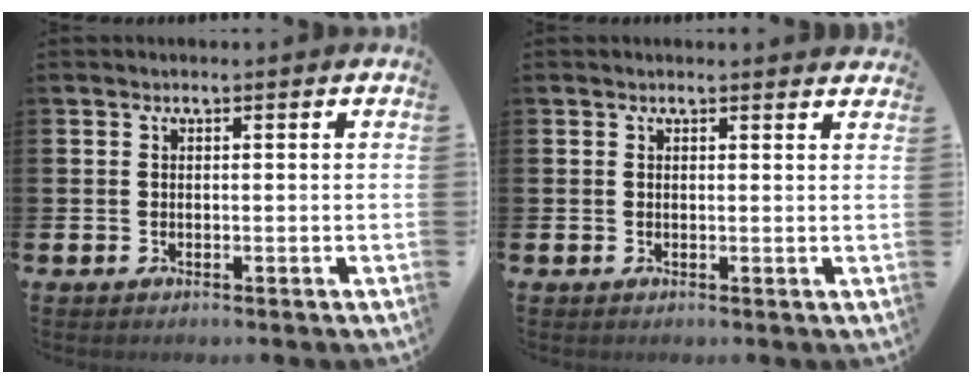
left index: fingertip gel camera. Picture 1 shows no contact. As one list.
[{"total": 0.7, "force": [0.7, 0.0, 0.1], "torque": [0.008, -0.003, 0.012]}]